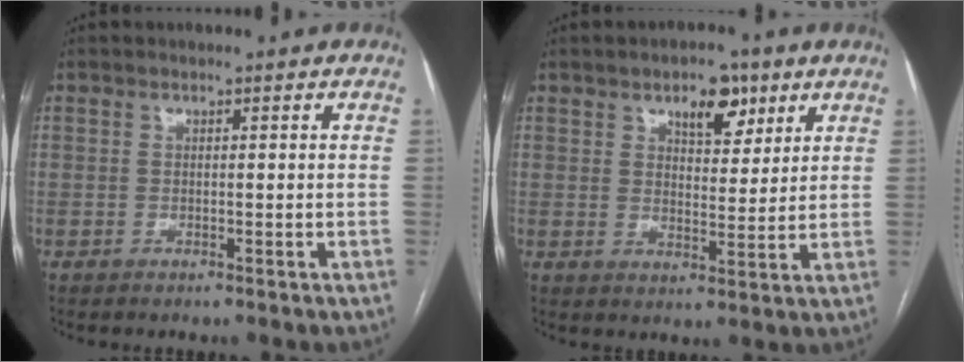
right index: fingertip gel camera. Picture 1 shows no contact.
{"total": 6.9, "force": [4.0, 3.3, 4.5], "torque": [-0.064, 0.006, 0.062]}